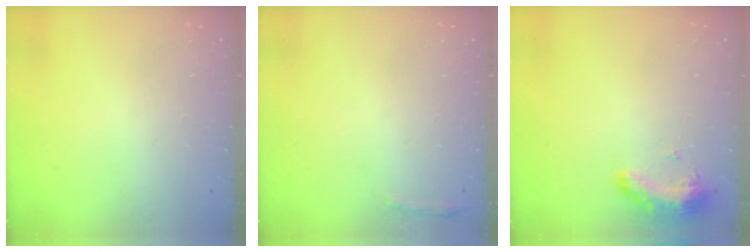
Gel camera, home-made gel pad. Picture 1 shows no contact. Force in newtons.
{"total": 3.0, "press": 1.9, "slide": 2.3}
{"total": 11.0, "press": 9.7, "slide": 5.3}